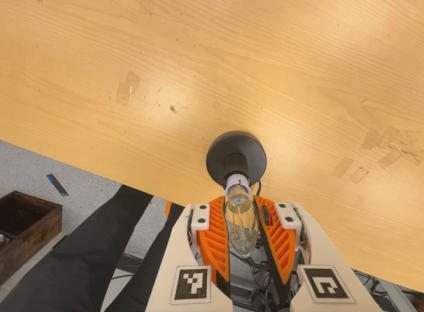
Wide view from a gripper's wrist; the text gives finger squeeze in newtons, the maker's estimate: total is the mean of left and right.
{"total": 13.7, "left": 13.6, "right": 13.7}